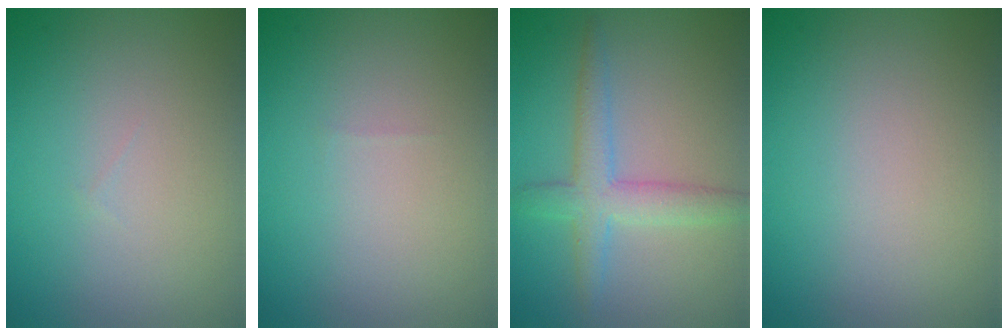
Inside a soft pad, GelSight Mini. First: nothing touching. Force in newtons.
{"total": 0.0}
{"total": 3.7, "press": 3.7, "slide": 0.1}
{"total": 0.0}